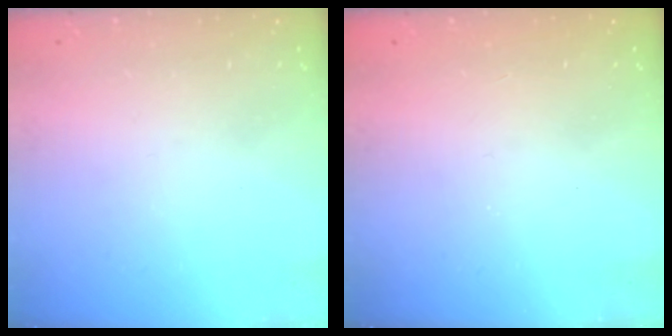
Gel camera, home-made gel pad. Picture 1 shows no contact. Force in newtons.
{"total": 1.0, "press": 1.0, "slide": 0.1}